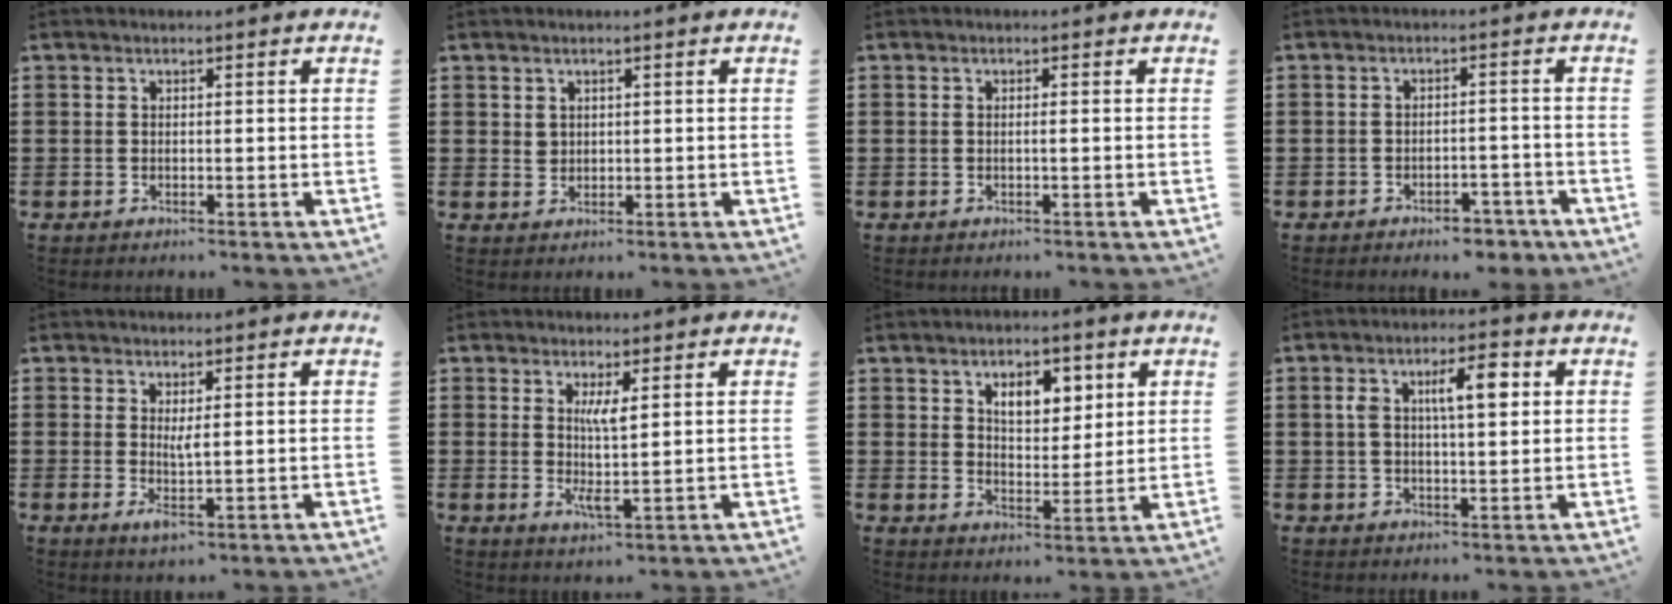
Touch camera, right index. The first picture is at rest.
{"total": 1.3, "force": [0.8, 1.0, 0.3], "torque": [-0.008, 0.004, 0.017]}
{"total": 0.6, "force": [-0.1, -0.1, 0.6], "torque": [-0.011, -0.003, -0.002]}
{"total": 3.7, "force": [-3.4, 0.8, 0.9], "torque": [-0.017, 0.006, -0.069]}
{"total": 2.7, "force": [0.4, 0.6, 2.6], "torque": [-0.043, -0.006, 0.005]}
{"total": 3.7, "force": [0.9, 0.5, 3.6], "torque": [-0.072, -0.005, 0.016]}
{"total": 5.6, "force": [2.8, 3.1, 3.8], "torque": [-0.063, 0.004, 0.042]}
{"total": 6.6, "force": [1.7, 2.3, 5.9], "torque": [-0.105, 0.006, 0.022]}